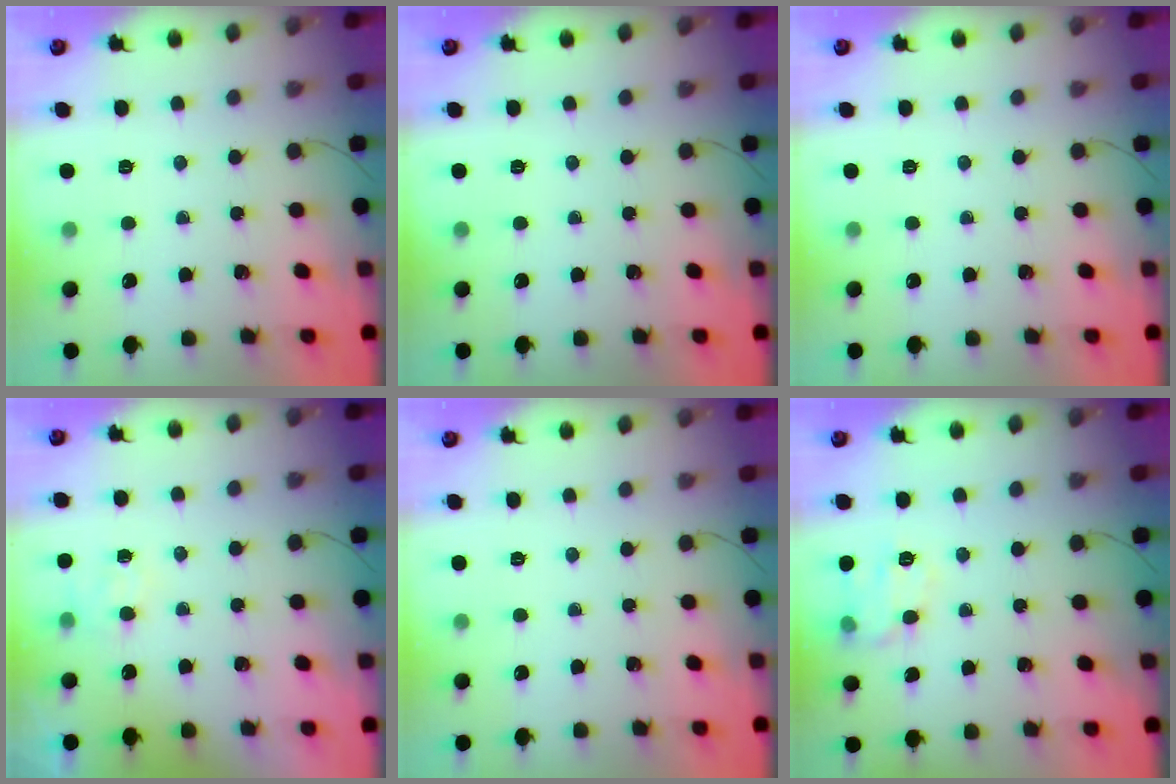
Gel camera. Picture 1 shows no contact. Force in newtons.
{"total": 0.0}
{"total": 0.0}
{"total": 5.2, "press": 5.0, "slide": 1.4}
{"total": 0.0}
{"total": 9.9, "press": 9.8, "slide": 0.6}